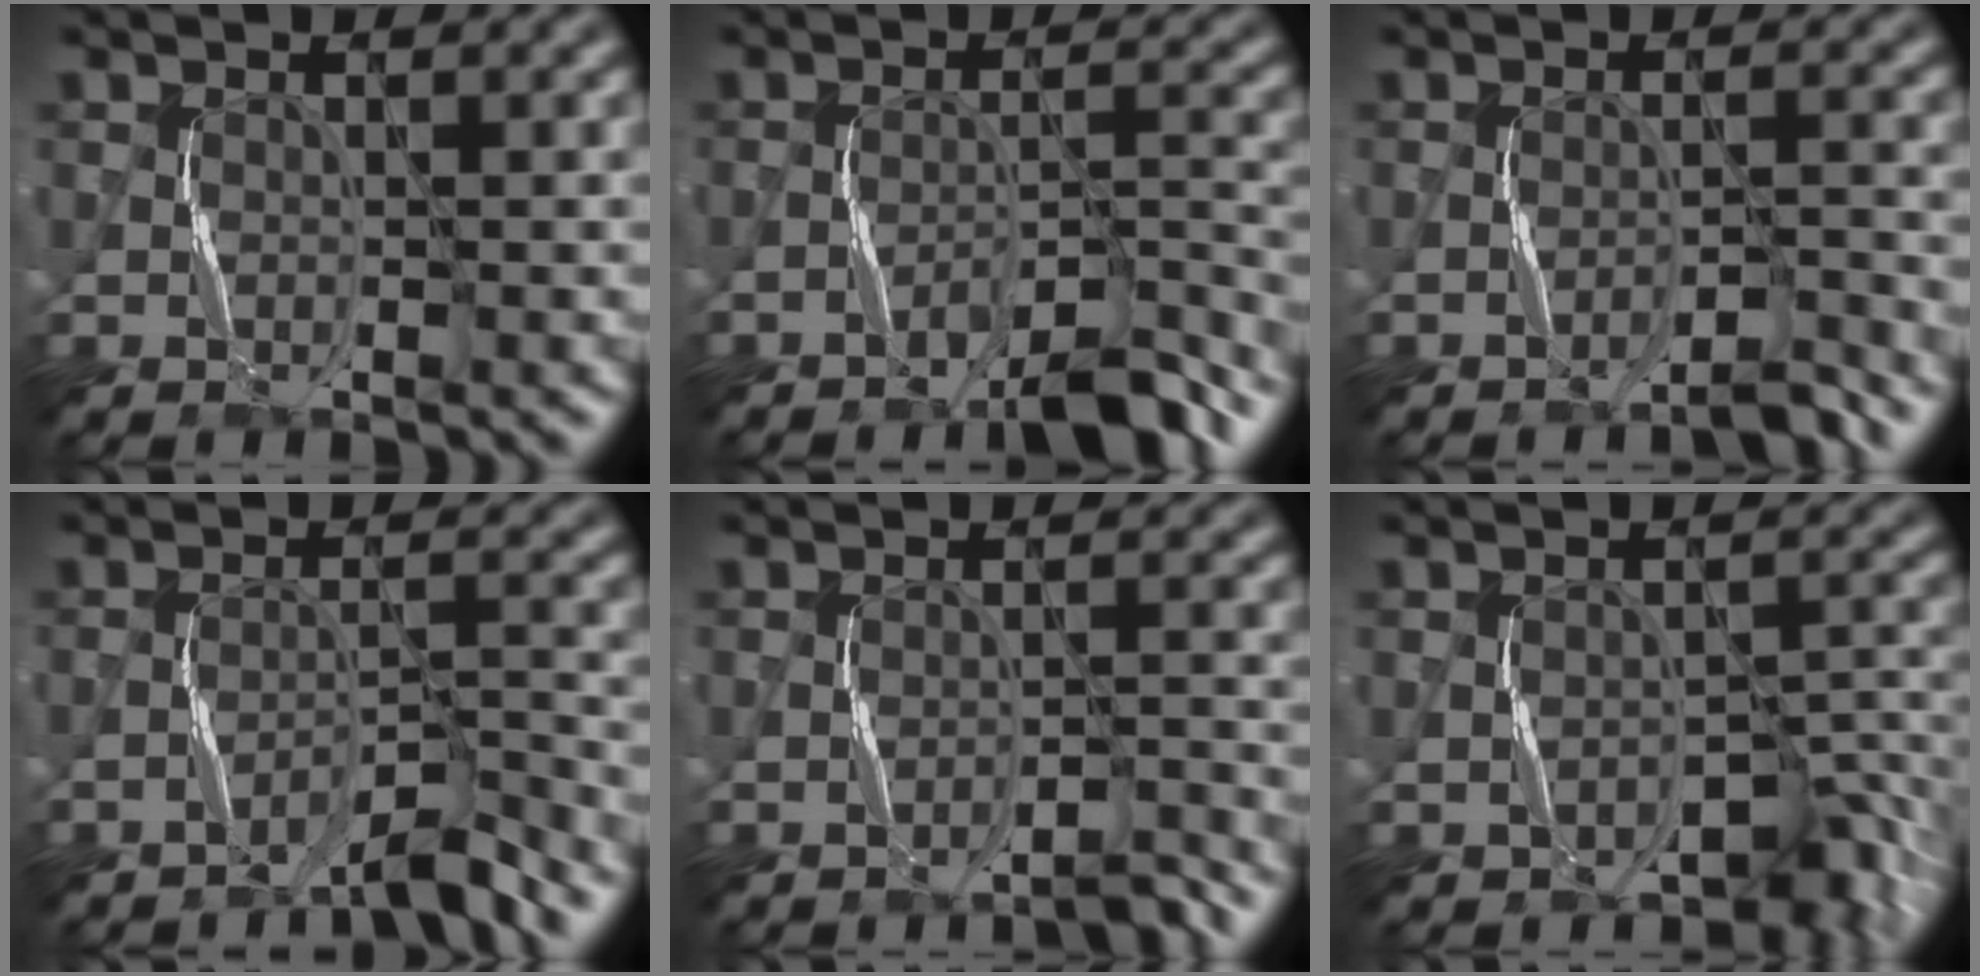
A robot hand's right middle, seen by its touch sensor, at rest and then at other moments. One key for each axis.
{"total": 4.6, "fx": -4.0, "fy": 0.2, "fz": 2.3, "tx": -0.034, "ty": 0.015, "tz": -0.065}
{"total": 2.3, "fx": -2.2, "fy": -0.1, "fz": 0.6, "tx": -0.008, "ty": 0.010, "tz": -0.040}
{"total": 3.4, "fx": -3.2, "fy": -0.1, "fz": 1.1, "tx": -0.016, "ty": 0.012, "tz": -0.059}
{"total": 2.1, "fx": -2.0, "fy": 0.0, "fz": 0.4, "tx": -0.005, "ty": 0.008, "tz": -0.034}
{"total": 5.2, "fx": -3.7, "fy": 2.5, "fz": 2.7, "tx": -0.019, "ty": -0.006, "tz": -0.054}